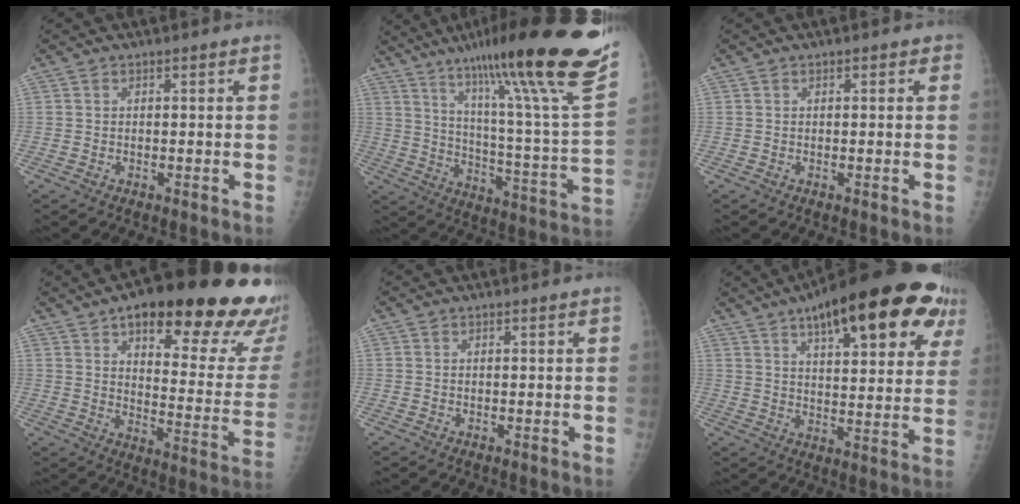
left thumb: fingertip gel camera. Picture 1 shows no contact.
{"total": 31.1, "force": [20.0, 2.6, 23.6], "torque": [-0.335, -0.072, 0.301]}
{"total": 1.1, "force": [0.4, 0.7, 0.8], "torque": [0.000, 0.002, 0.001]}
{"total": 29.6, "force": [17.9, 9.5, 21.5], "torque": [-0.232, -0.056, 0.239]}
{"total": 0.0}
{"total": 26.2, "force": [14.0, 8.7, 20.4], "torque": [-0.268, -0.011, 0.194]}